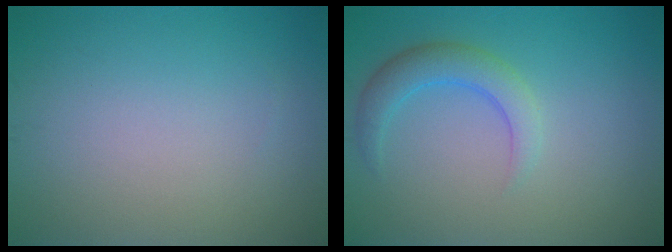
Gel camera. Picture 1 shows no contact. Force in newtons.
{"total": 3.0, "press": 3.0, "slide": 0.2}